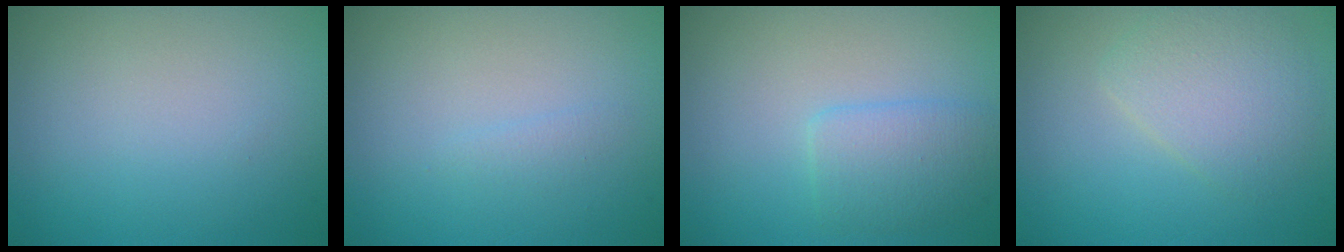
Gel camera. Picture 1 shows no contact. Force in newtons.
{"total": 0.7, "press": 0.7, "slide": 0.0}
{"total": 2.5, "press": 2.5, "slide": 0.1}
{"total": 3.1, "press": 3.1, "slide": 0.1}